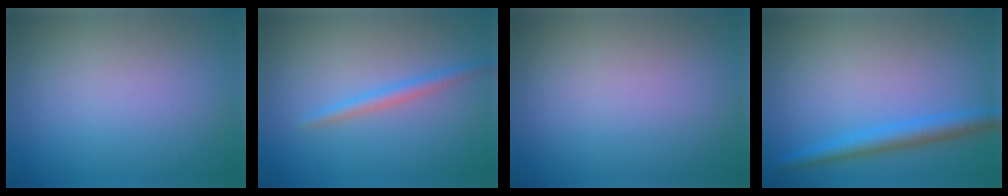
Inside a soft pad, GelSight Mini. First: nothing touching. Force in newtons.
{"total": 1.6, "press": 1.6, "slide": 0.0}
{"total": 0.0}
{"total": 3.0, "press": 3.0, "slide": 0.0}